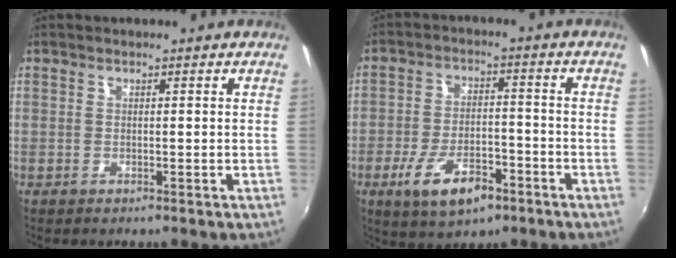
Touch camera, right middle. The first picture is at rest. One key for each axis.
{"total": 10.7, "fx": -5.8, "fy": 4.7, "fz": 7.6, "tx": -0.159, "ty": -0.007, "tz": -0.093}